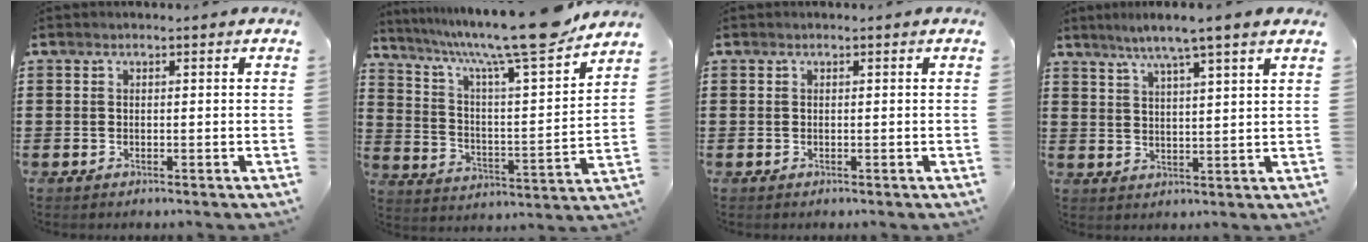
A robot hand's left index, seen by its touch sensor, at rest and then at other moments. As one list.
[{"total": 14.0, "force": [11.6, 0.2, 7.7], "torque": [-0.153, -0.078, 0.187]}, {"total": 0.0}, {"total": 5.4, "force": [4.3, -0.7, 3.3], "torque": [-0.076, -0.012, 0.072]}]